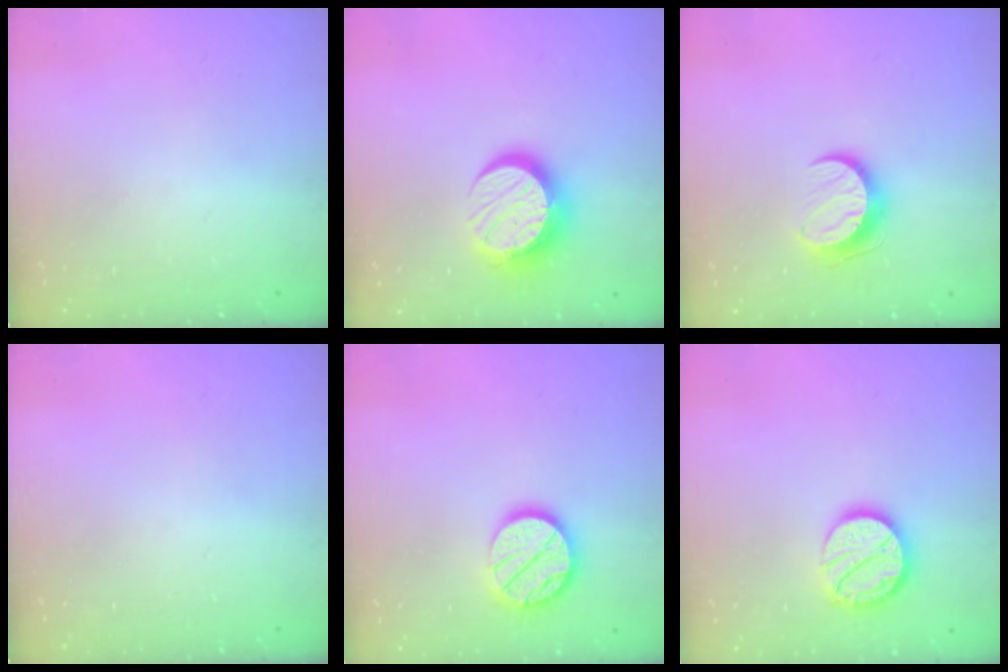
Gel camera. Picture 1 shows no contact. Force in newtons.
{"total": 14.5, "press": 14.5, "slide": 1.1}
{"total": 9.4, "press": 9.4, "slide": 0.7}
{"total": 0.0}
{"total": 14.8, "press": 14.8, "slide": 0.9}
{"total": 15.0, "press": 15.0, "slide": 1.2}